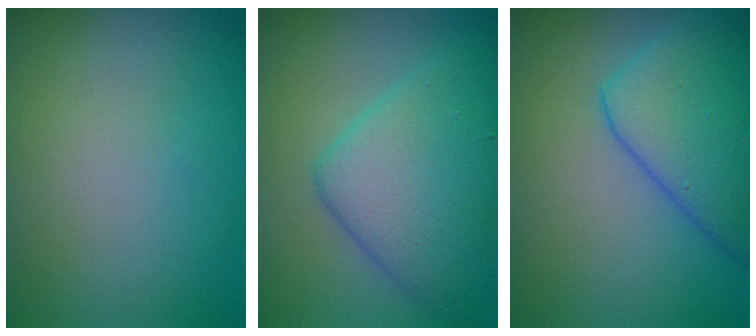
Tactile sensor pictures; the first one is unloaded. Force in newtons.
{"total": 7.5, "press": 7.5, "slide": 0.2}
{"total": 7.4, "press": 7.4, "slide": 0.4}